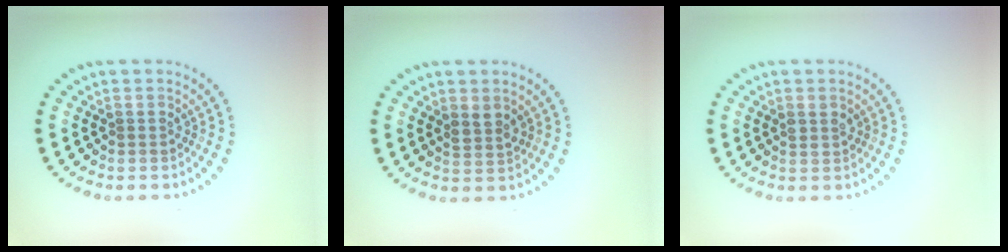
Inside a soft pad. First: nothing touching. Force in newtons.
{"total": 1.5, "press": 1.3, "slide": 0.8}
{"total": 1.0, "press": 0.9, "slide": 0.5}